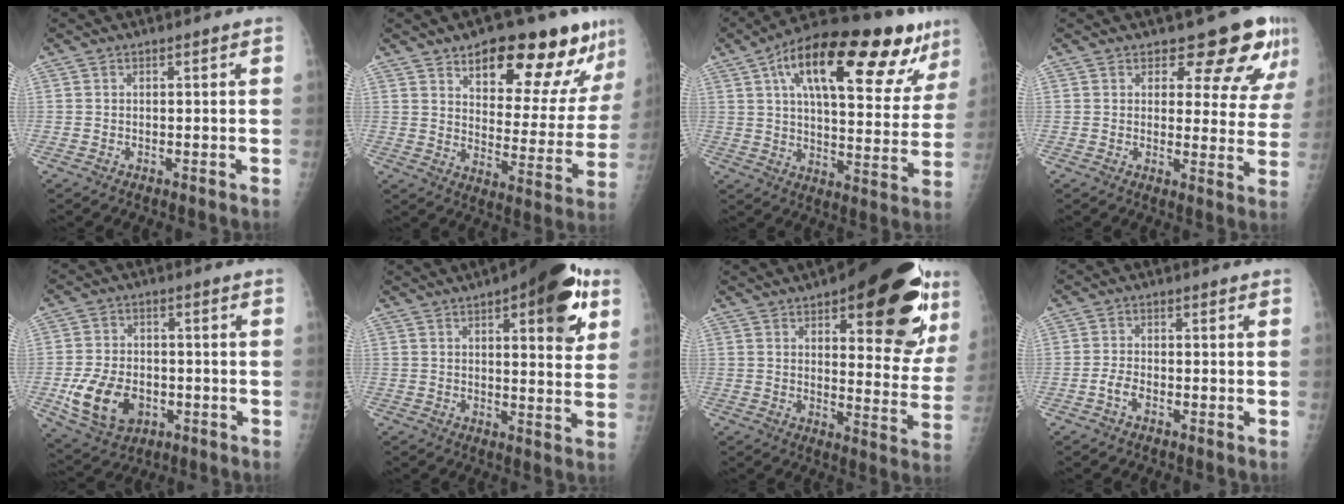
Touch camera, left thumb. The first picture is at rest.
{"total": 20.3, "force": [13.2, 7.5, 13.5], "torque": [-0.134, -0.063, 0.192]}
{"total": 27.5, "force": [14.4, 9.8, 21.2], "torque": [-0.285, 0.000, 0.219]}
{"total": 11.1, "force": [8.9, 4.7, 4.8], "torque": [-0.016, -0.060, 0.090]}
{"total": 12.3, "force": [-3.2, 8.8, 7.9], "torque": [-0.129, 0.005, -0.045]}
{"total": 16.6, "force": [7.5, 5.9, 13.5], "torque": [-0.144, -0.018, 0.092]}
{"total": 25.8, "force": [13.4, 9.3, 20.0], "torque": [-0.226, -0.040, 0.178]}
{"total": 2.5, "force": [-1.2, 1.4, 1.7], "torque": [-0.033, 0.007, -0.027]}